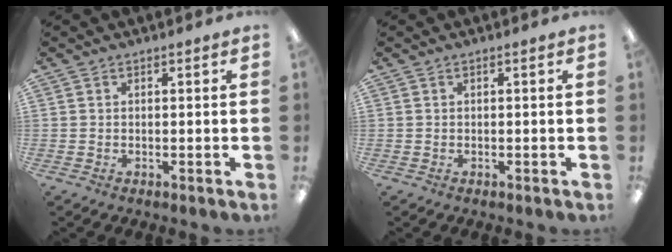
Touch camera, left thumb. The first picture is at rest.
{"total": 0.0}